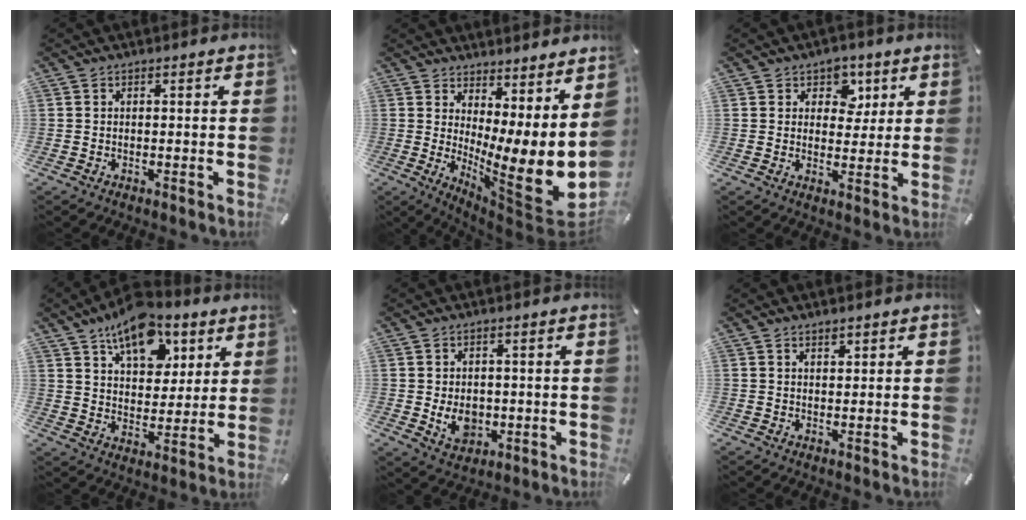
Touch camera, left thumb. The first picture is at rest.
{"total": 13.5, "force": [-1.1, 3.2, 13.0], "torque": [-0.160, -0.054, -0.011]}
{"total": 6.1, "force": [2.7, 5.2, 1.8], "torque": [-0.008, -0.009, 0.040]}
{"total": 14.0, "force": [8.7, 8.4, 6.9], "torque": [-0.102, -0.042, 0.154]}
{"total": 6.9, "force": [-0.6, 5.8, 3.9], "torque": [-0.067, -0.002, -0.010]}
{"total": 1.3, "force": [1.2, 0.6, 0.3], "torque": [-0.006, 0.000, 0.022]}